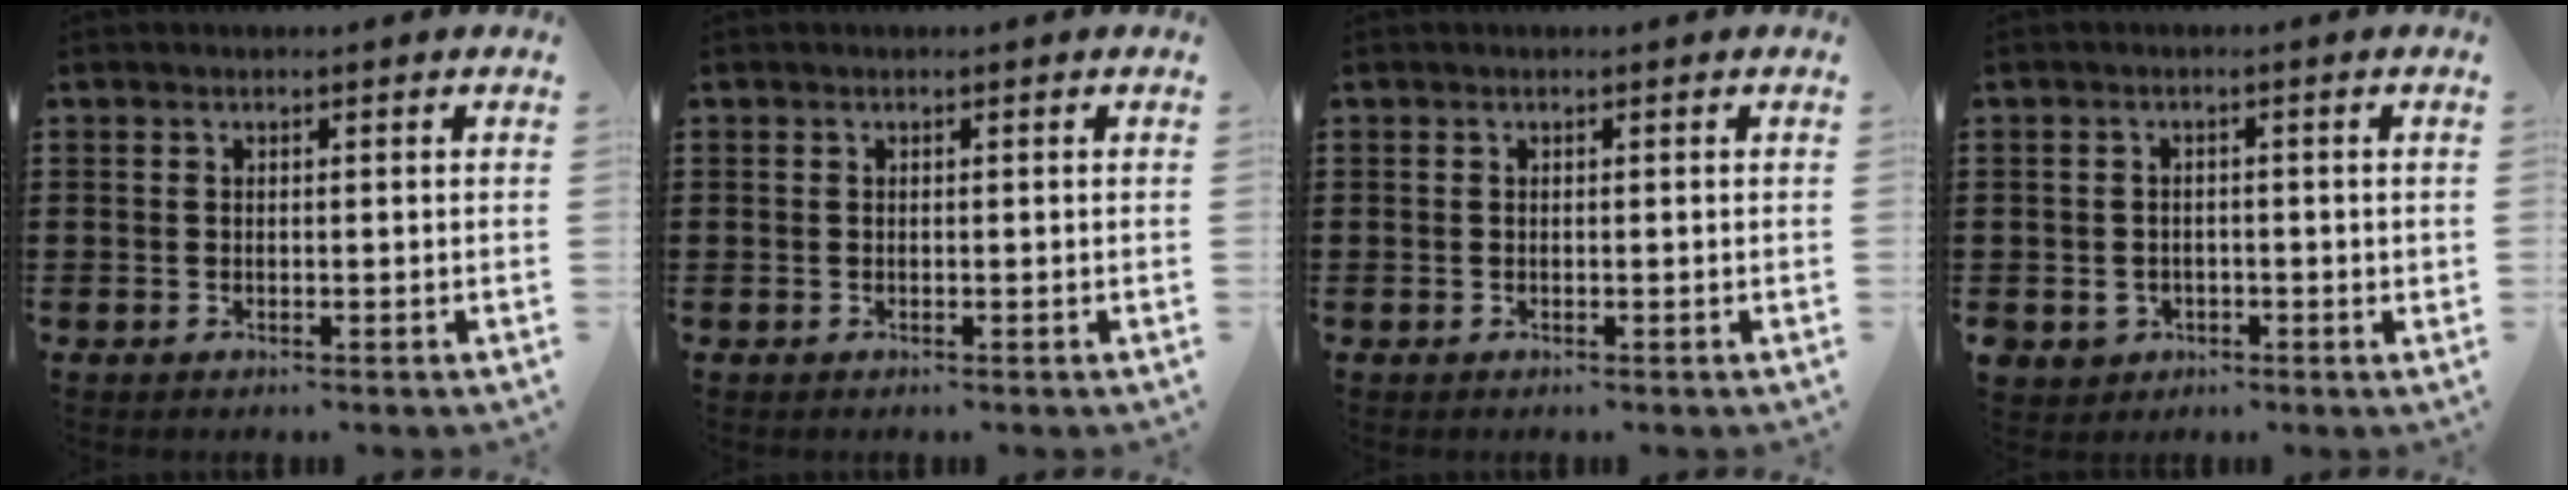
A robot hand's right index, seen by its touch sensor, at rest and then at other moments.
{"total": 0.0}
{"total": 0.0}
{"total": 2.2, "force": [-0.8, 1.9, 0.5], "torque": [-0.017, 0.002, -0.020]}